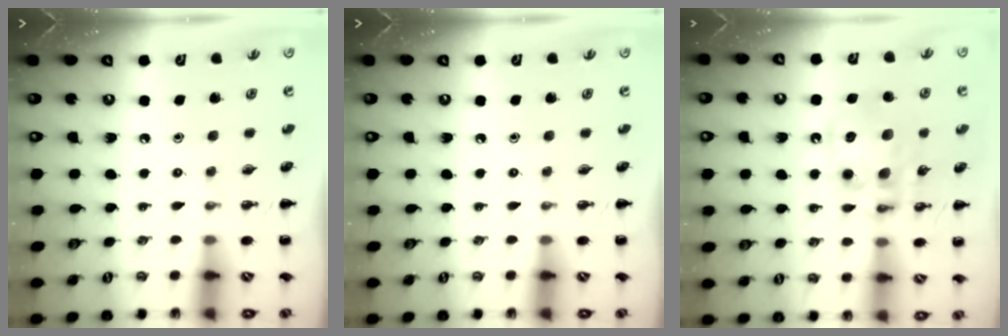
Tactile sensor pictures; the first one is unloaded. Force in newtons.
{"total": 0.0}
{"total": 12.7, "press": 12.4, "slide": 2.9}